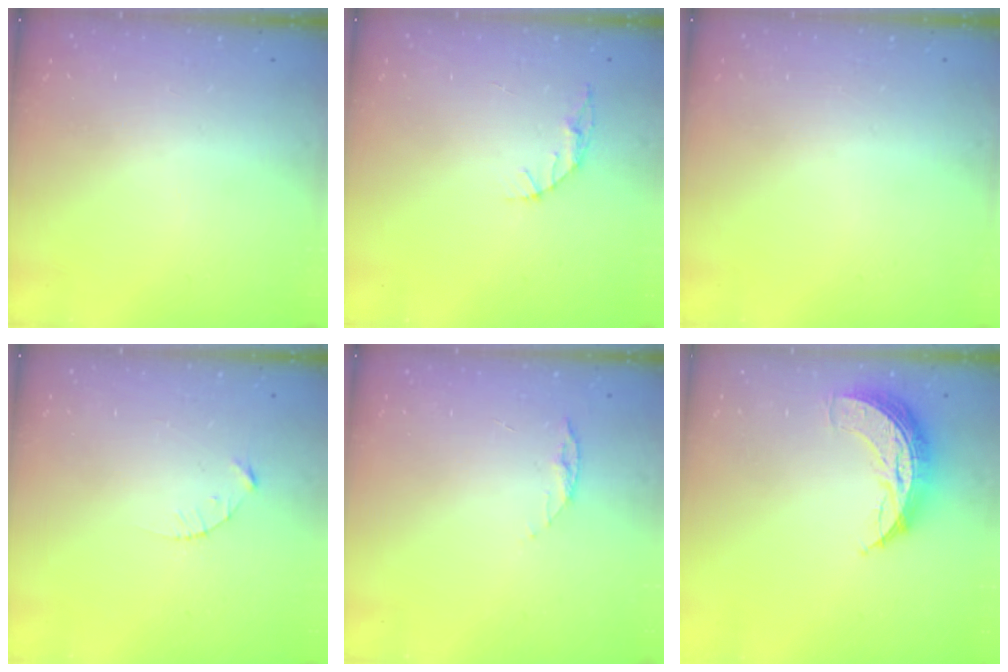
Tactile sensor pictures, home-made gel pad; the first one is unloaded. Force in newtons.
{"total": 3.5, "press": 3.5, "slide": 0.4}
{"total": 0.0}
{"total": 2.1, "press": 2.1, "slide": 0.3}
{"total": 4.9, "press": 4.8, "slide": 0.5}
{"total": 9.9, "press": 9.9, "slide": 0.6}